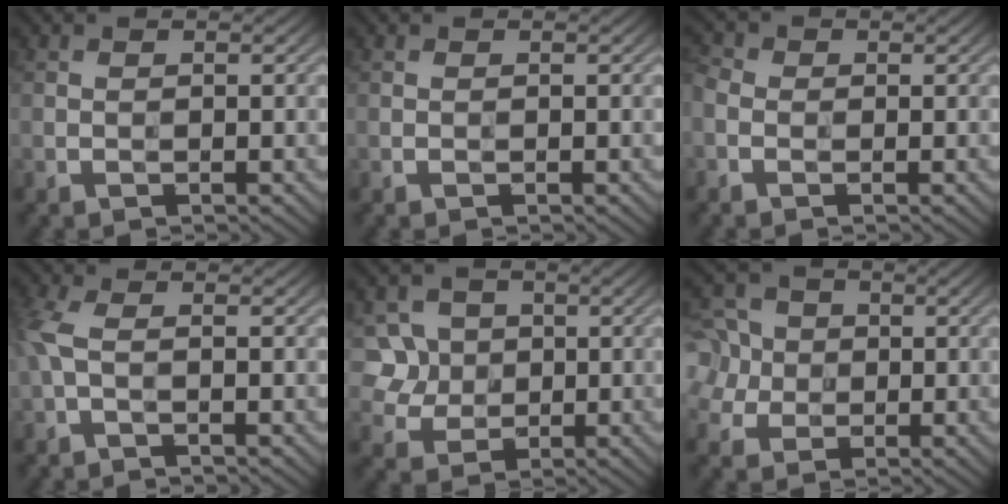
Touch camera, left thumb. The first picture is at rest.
{"total": 0.0}
{"total": 2.5, "force": [-0.8, 1.9, 1.4], "torque": [-0.037, 0.002, -0.028]}
{"total": 2.8, "force": [-0.3, 0.7, 2.7], "torque": [-0.072, 0.005, -0.018]}
{"total": 5.7, "force": [0.9, 5.3, 2.1], "torque": [-0.062, 0.003, 0.011]}
{"total": 6.8, "force": [0.1, 6.1, 3.0], "torque": [-0.087, 0.016, -0.022]}